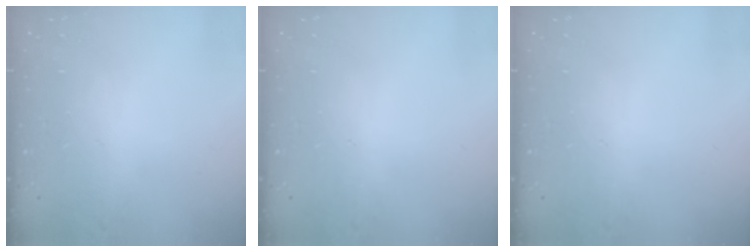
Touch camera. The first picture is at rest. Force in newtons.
{"total": 0.0}
{"total": 0.0}